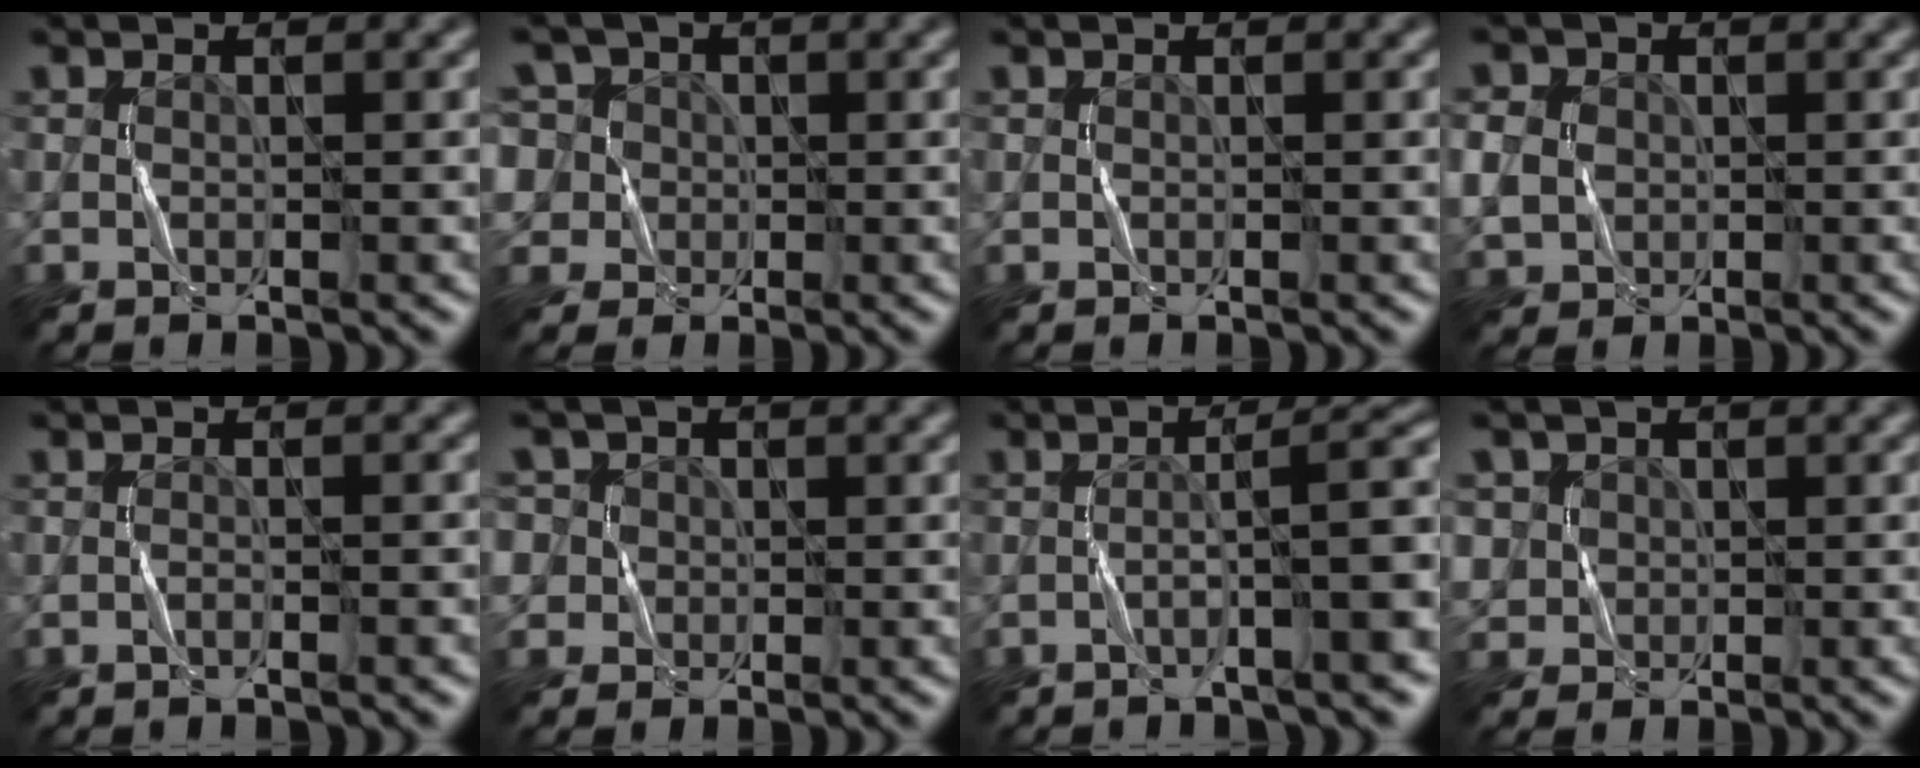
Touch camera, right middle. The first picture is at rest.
{"total": 8.8, "force": [3.3, 7.1, 3.9], "torque": [-0.077, 0.041, 0.018]}
{"total": 0.0}
{"total": 4.0, "force": [0.0, 3.5, 1.9], "torque": [-0.053, 0.006, -0.002]}
{"total": 1.1, "force": [-0.8, 0.1, 0.8], "torque": [-0.012, 0.005, -0.018]}
{"total": 5.6, "force": [1.7, 4.9, 2.0], "torque": [-0.045, 0.034, 0.004]}
{"total": 5.9, "force": [-1.9, 0.6, 5.5], "torque": [-0.071, 0.022, -0.037]}
{"total": 3.1, "force": [0.9, 2.9, 0.6], "torque": [-0.013, 0.006, 0.023]}